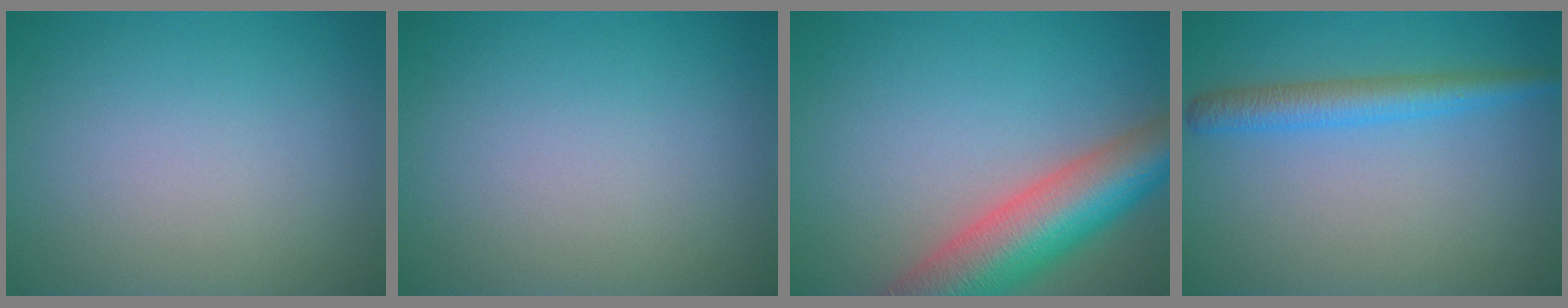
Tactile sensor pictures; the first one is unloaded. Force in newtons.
{"total": 0.0}
{"total": 9.8, "press": 9.8, "slide": 0.4}
{"total": 3.2, "press": 3.2, "slide": 0.1}